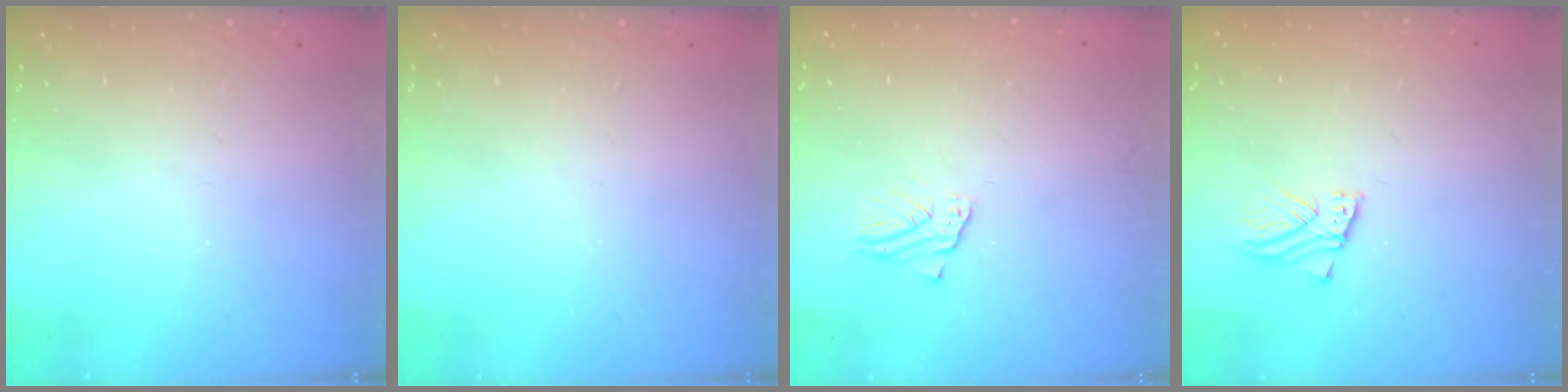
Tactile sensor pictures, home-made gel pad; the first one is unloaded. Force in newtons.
{"total": 0.0}
{"total": 1.2, "press": 1.2, "slide": 0.1}
{"total": 2.2, "press": 2.2, "slide": 0.2}